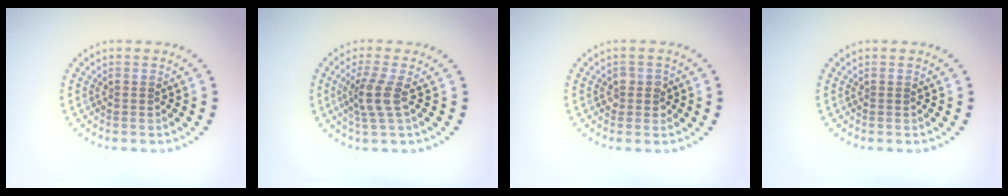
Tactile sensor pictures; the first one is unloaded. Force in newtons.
{"total": 2.7, "press": 2.0, "slide": 1.7}
{"total": 1.4, "press": 1.3, "slide": 0.6}
{"total": 0.0}